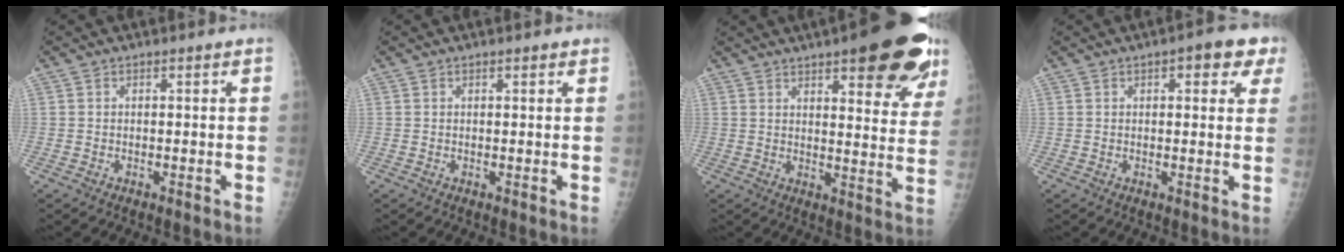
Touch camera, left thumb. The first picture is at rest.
{"total": 1.0, "force": [0.7, 0.3, 0.7], "torque": [-0.009, -0.001, 0.009]}
{"total": 21.7, "force": [13.3, 6.5, 15.9], "torque": [-0.171, -0.041, 0.163]}
{"total": 6.6, "force": [3.2, 2.5, 5.2], "torque": [-0.037, -0.003, 0.030]}